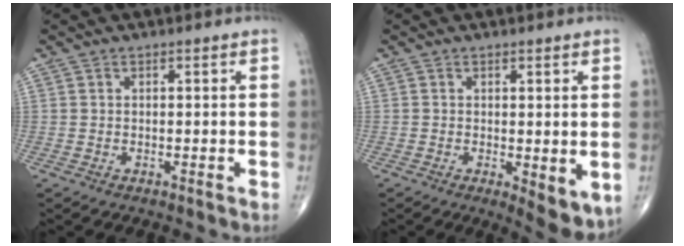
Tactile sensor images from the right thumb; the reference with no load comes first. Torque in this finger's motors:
{"motor_torque": [-0.13, 0.49, 0.05, -0.15, 0.03]}